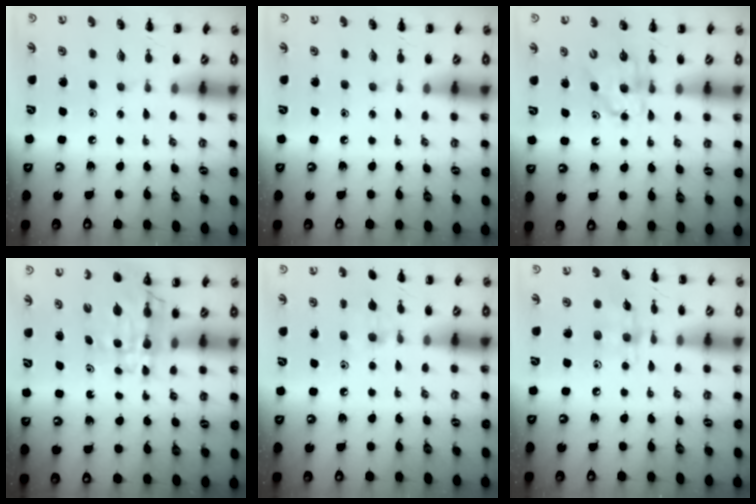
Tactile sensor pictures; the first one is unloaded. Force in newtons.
{"total": 0.0}
{"total": 6.1, "press": 6.1, "slide": 0.5}
{"total": 8.5, "press": 7.9, "slide": 3.0}
{"total": 8.1, "press": 7.9, "slide": 1.9}
{"total": 7.4, "press": 7.3, "slide": 0.6}